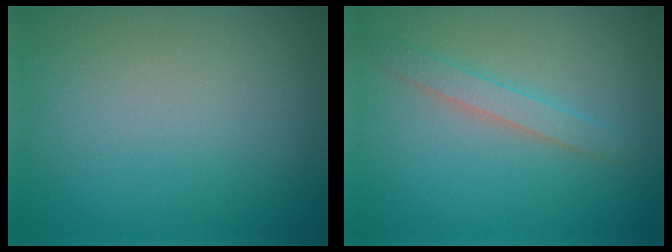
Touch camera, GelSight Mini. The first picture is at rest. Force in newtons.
{"total": 2.1, "press": 2.1, "slide": 0.1}